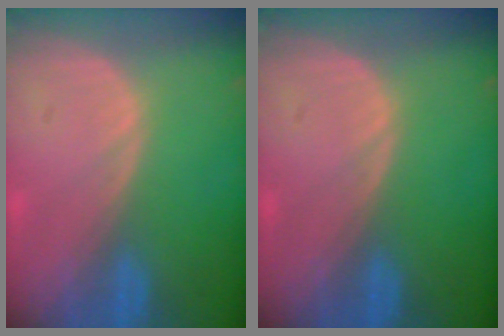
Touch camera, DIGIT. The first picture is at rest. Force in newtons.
{"total": 0.0}